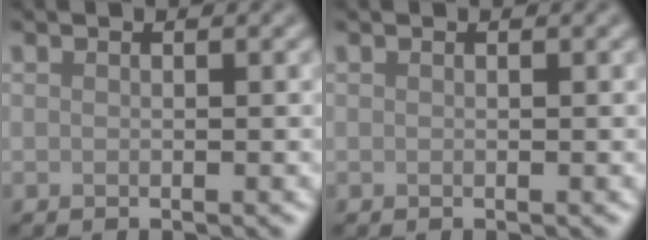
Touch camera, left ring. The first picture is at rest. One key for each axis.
{"total": 0.0}